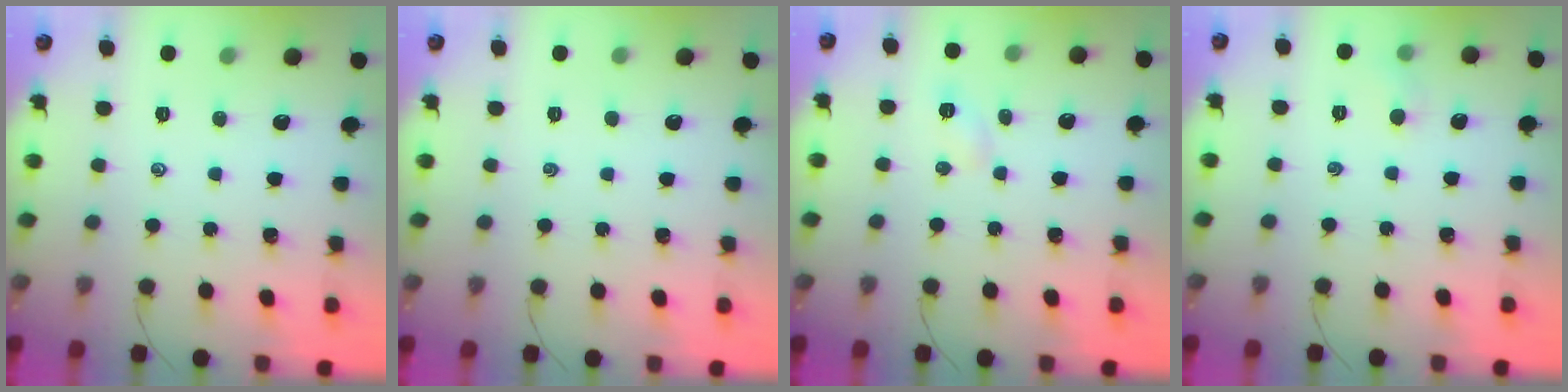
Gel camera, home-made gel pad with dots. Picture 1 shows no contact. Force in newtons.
{"total": 0.0}
{"total": 2.9, "press": 2.8, "slide": 0.8}
{"total": 3.3, "press": 3.2, "slide": 0.8}